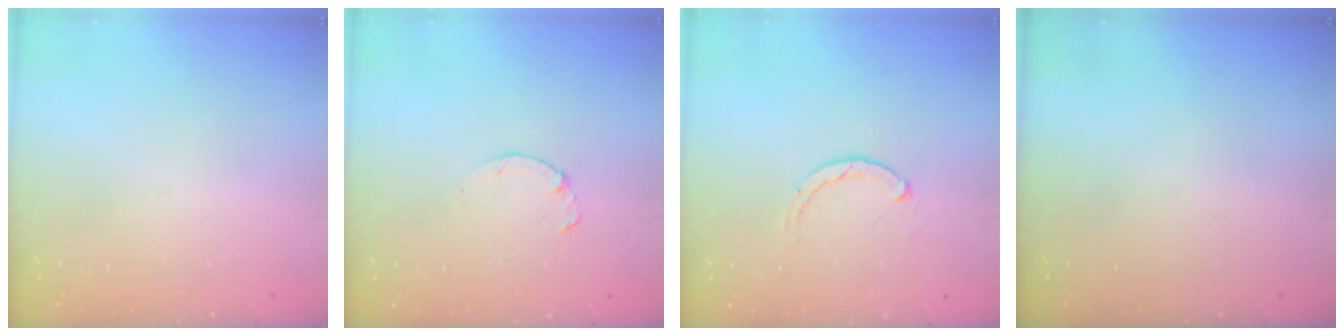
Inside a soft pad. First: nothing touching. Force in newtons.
{"total": 0.9, "press": 0.8, "slide": 0.3}
{"total": 1.1, "press": 1.0, "slide": 0.3}
{"total": 0.0}